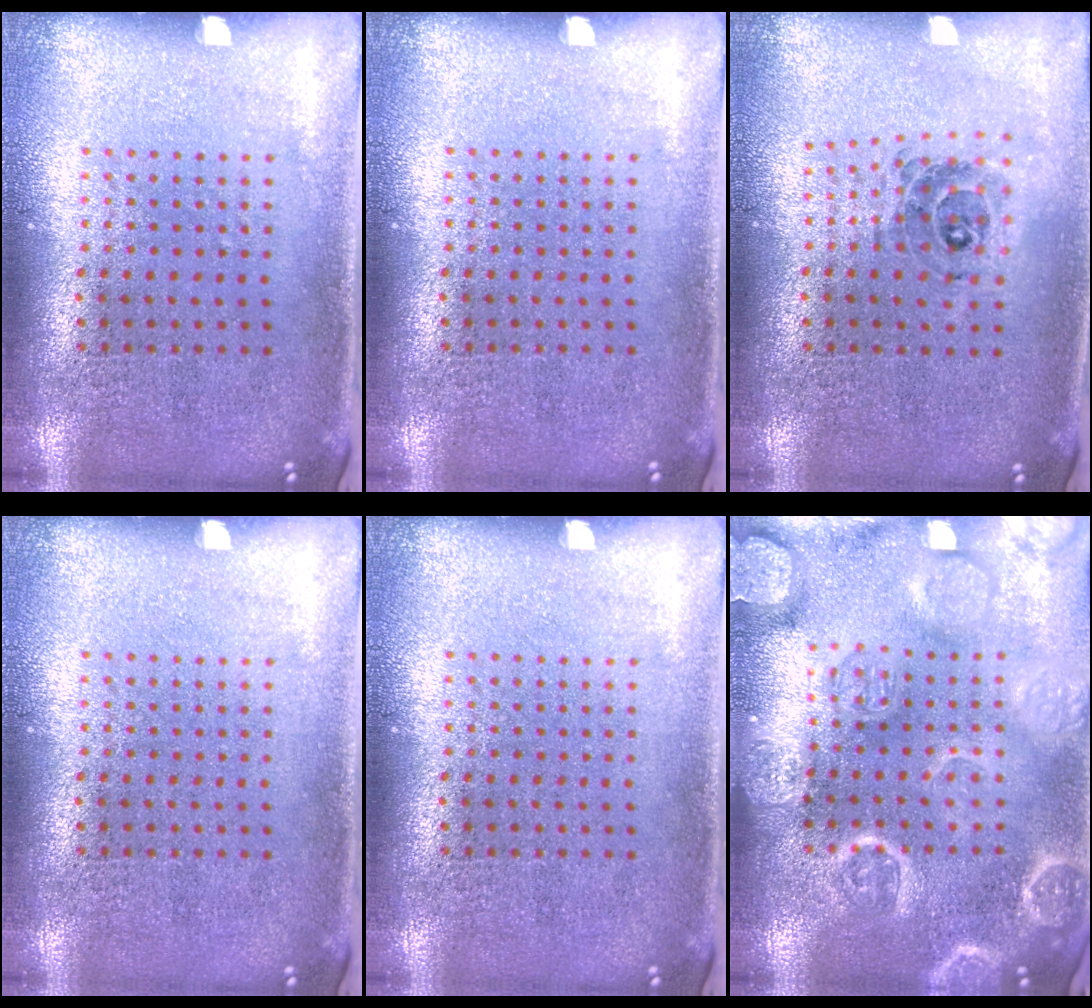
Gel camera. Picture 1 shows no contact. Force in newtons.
{"total": 0.0}
{"total": 0.7, "press": 0.7, "slide": 0.1}
{"total": 0.0}
{"total": 0.0}
{"total": 6.1, "press": 6.0, "slide": 0.9}